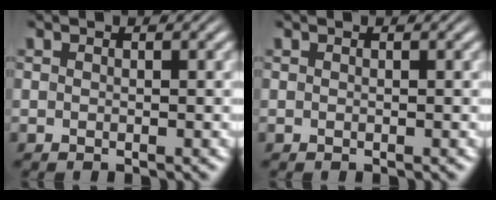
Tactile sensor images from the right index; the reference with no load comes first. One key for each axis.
{"total": 0.0}